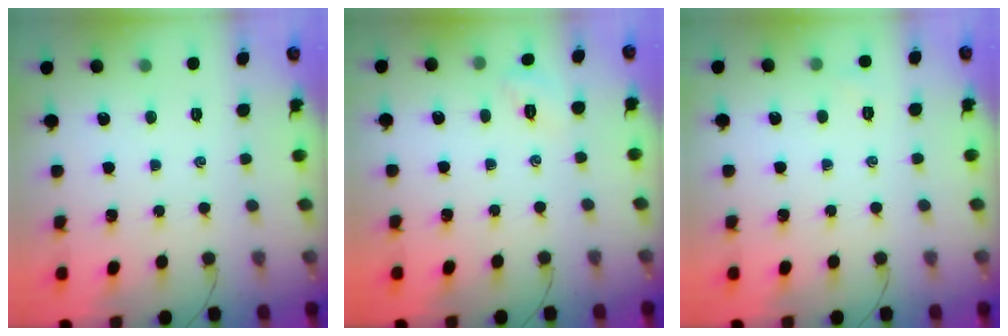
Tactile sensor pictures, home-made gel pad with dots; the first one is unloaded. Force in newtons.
{"total": 3.2, "press": 3.1, "slide": 0.9}
{"total": 3.5, "press": 3.4, "slide": 0.9}